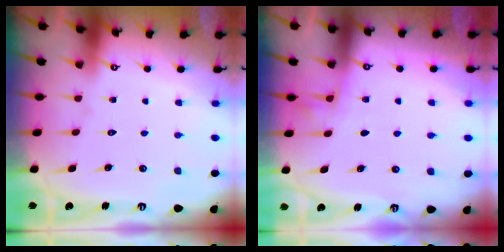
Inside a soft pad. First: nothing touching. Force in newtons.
{"total": 2.7, "press": 2.5, "slide": 1.2}